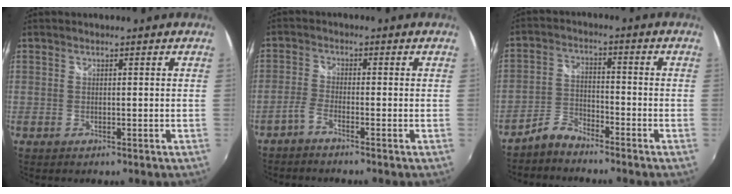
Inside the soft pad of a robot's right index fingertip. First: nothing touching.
{"total": 2.1, "force": [-1.7, 0.3, 1.2], "torque": [-0.041, 0.005, -0.040]}
{"total": 4.7, "force": [-4.3, 1.4, 1.4], "torque": [-0.034, 0.010, -0.088]}